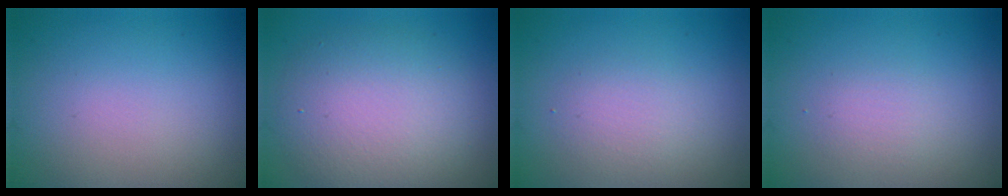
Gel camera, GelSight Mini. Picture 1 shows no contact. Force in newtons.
{"total": 6.4, "press": 6.4, "slide": 0.5}
{"total": 1.9, "press": 1.9, "slide": 0.1}
{"total": 1.4, "press": 1.4, "slide": 0.1}